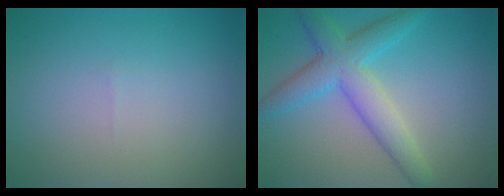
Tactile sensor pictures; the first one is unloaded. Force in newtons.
{"total": 5.3, "press": 5.3, "slide": 0.1}